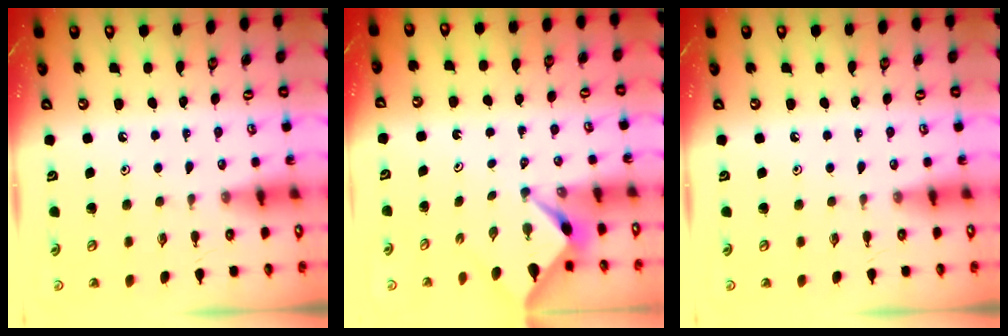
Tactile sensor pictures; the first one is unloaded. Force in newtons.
{"total": 2.4, "press": 2.4, "slide": 0.3}
{"total": 0.0}